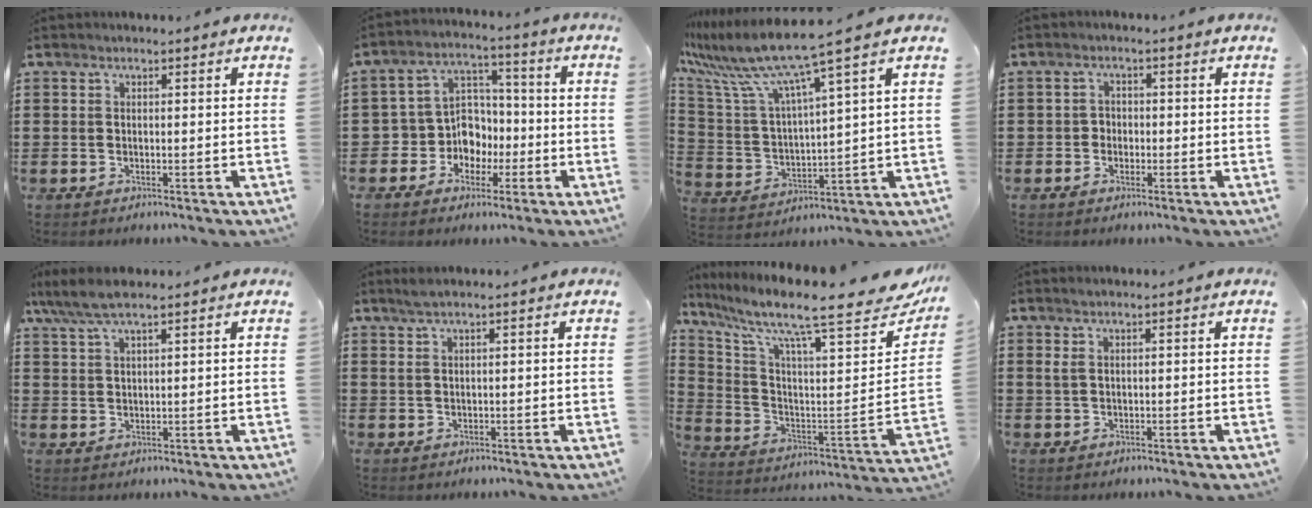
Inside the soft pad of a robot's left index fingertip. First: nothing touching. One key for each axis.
{"total": 7.1, "fx": -1.4, "fy": 6.7, "fz": 1.8, "tx": -0.065, "ty": -0.003, "tz": -0.025}
{"total": 9.5, "fx": 7.3, "fy": -0.4, "fz": 6.1, "tx": -0.156, "ty": -0.050, "tz": 0.115}
{"total": 1.6, "fx": -0.6, "fy": 1.4, "fz": 0.4, "tx": -0.012, "ty": 0.005, "tz": -0.016}
{"total": 5.2, "fx": 3.9, "fy": 0.8, "fz": 3.3, "tx": -0.072, "ty": -0.002, "tz": 0.072}
{"total": 1.7, "fx": 0.9, "fy": 0.1, "fz": 1.4, "tx": -0.028, "ty": 0.000, "tz": 0.016}
{"total": 11.2, "fx": 9.0, "fy": 1.1, "fz": 6.6, "tx": -0.144, "ty": -0.084, "tz": 0.139}
{"total": 1.1, "fx": 0.4, "fy": 0.2, "fz": 1.0, "tx": -0.021, "ty": 0.000, "tz": 0.008}